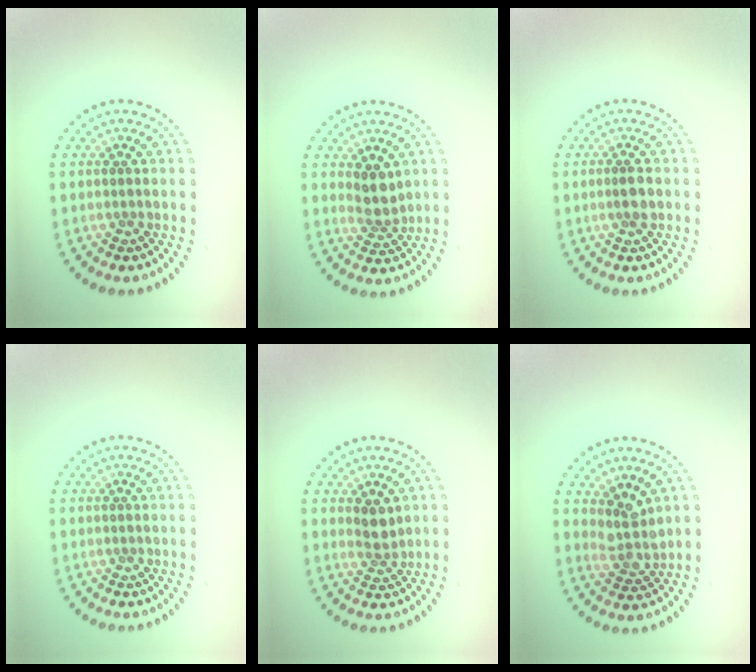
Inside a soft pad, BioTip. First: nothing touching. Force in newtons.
{"total": 2.4, "press": 2.0, "slide": 1.3}
{"total": 1.6, "press": 1.5, "slide": 0.6}
{"total": 0.0}
{"total": 1.9, "press": 1.6, "slide": 1.1}
{"total": 2.8, "press": 2.3, "slide": 1.6}